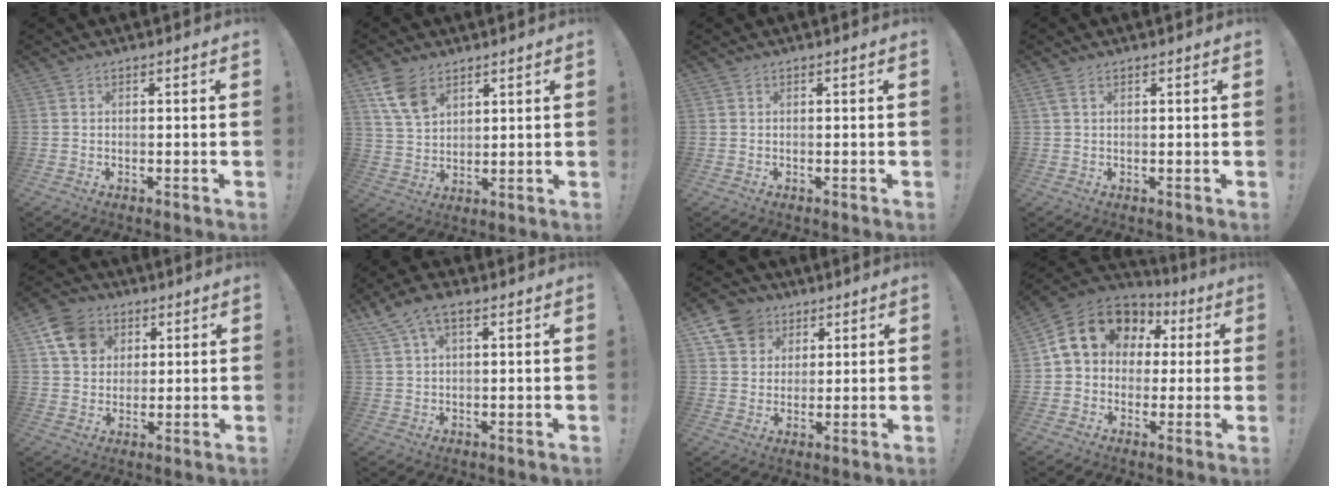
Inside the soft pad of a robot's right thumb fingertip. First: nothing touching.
{"total": 9.6, "force": [5.7, 5.7, 5.2], "torque": [-0.091, -0.022, 0.114]}
{"total": 0.0}
{"total": 1.8, "force": [0.9, 0.7, 1.5], "torque": [-0.037, 0.005, 0.018]}
{"total": 11.5, "force": [5.1, 9.2, 4.7], "torque": [-0.068, -0.019, 0.101]}
{"total": 6.3, "force": [3.5, 2.6, 4.5], "torque": [-0.088, -0.003, 0.069]}
{"total": 10.5, "force": [5.4, 8.5, 3.2], "torque": [-0.056, -0.027, 0.110]}
{"total": 15.9, "force": [5.8, 12.3, 8.1], "torque": [-0.122, -0.016, 0.119]}